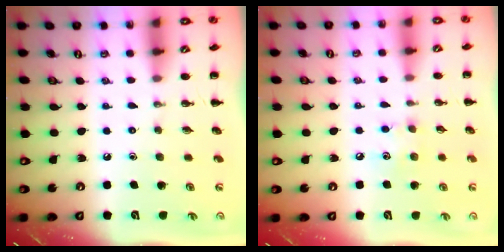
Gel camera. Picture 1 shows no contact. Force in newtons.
{"total": 6.4, "press": 6.3, "slide": 1.4}